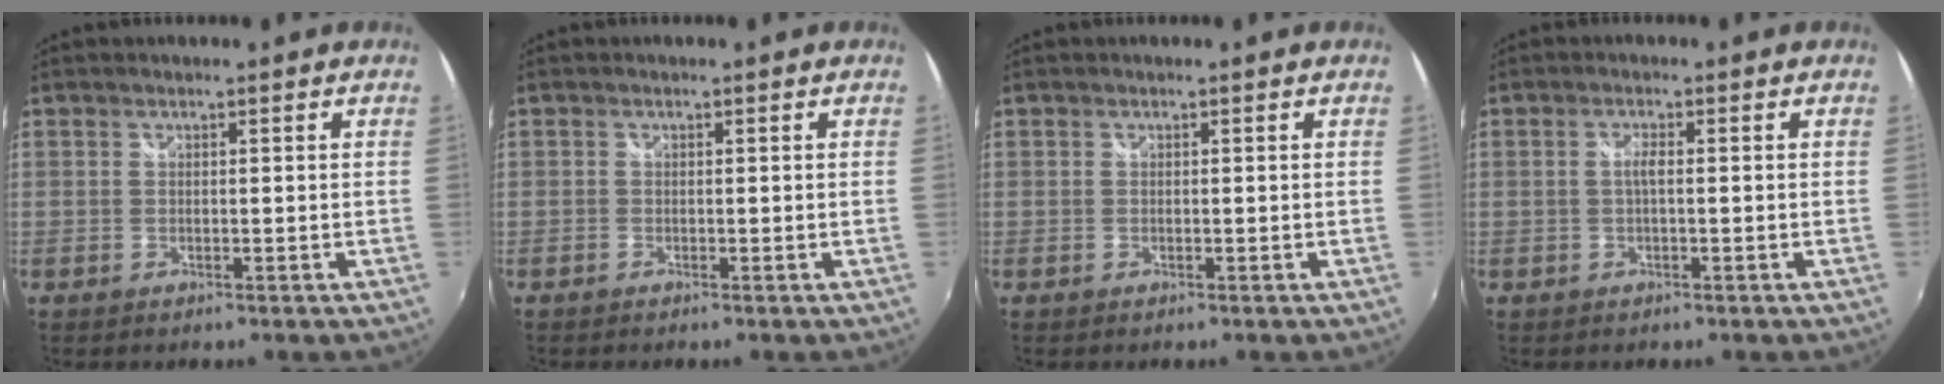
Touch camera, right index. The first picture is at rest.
{"total": 0.5, "force": [-0.4, 0.3, 0.0], "torque": [-0.002, -0.002, -0.012]}
{"total": 0.0}
{"total": 1.5, "force": [-0.2, 0.2, 1.5], "torque": [-0.028, 0.003, -0.006]}